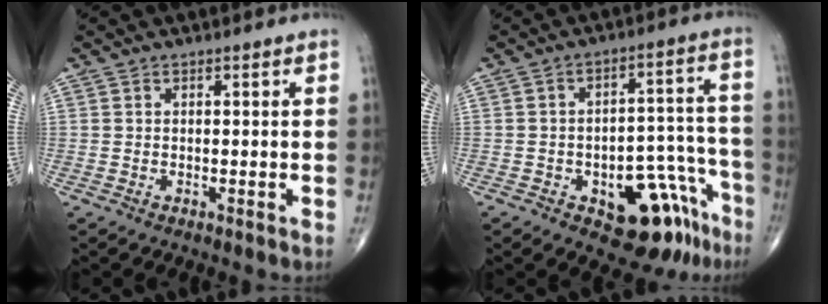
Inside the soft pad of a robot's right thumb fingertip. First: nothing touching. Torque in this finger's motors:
{"motor_torque": [3.29, 1.25, 0.56, -0.87, 0.02]}